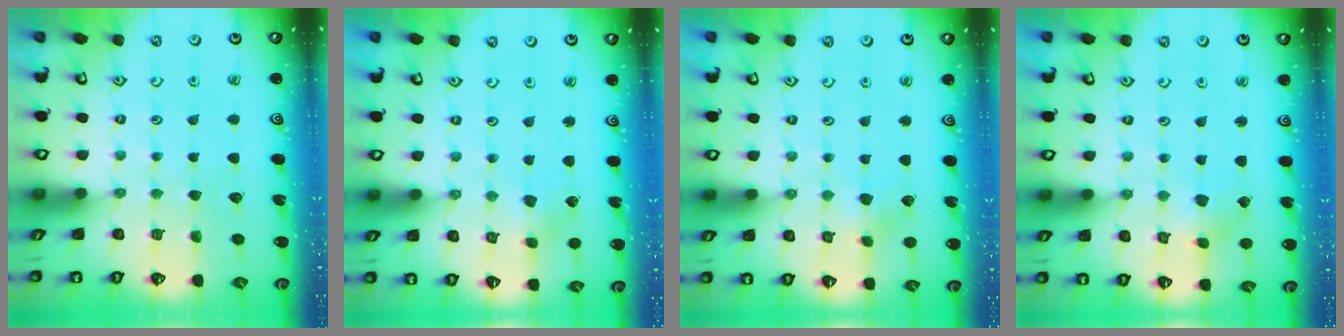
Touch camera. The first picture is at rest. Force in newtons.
{"total": 2.5, "press": 2.4, "slide": 0.3}
{"total": 3.5, "press": 3.5, "slide": 0.3}
{"total": 2.2, "press": 2.2, "slide": 0.3}